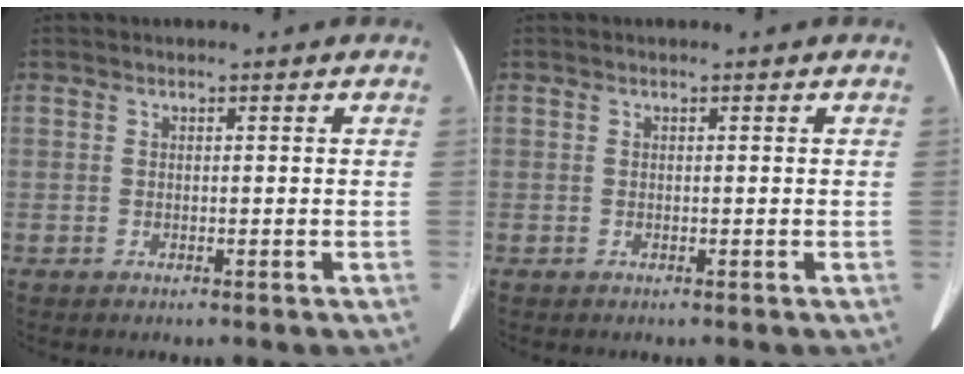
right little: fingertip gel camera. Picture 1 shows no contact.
{"total": 0.0}